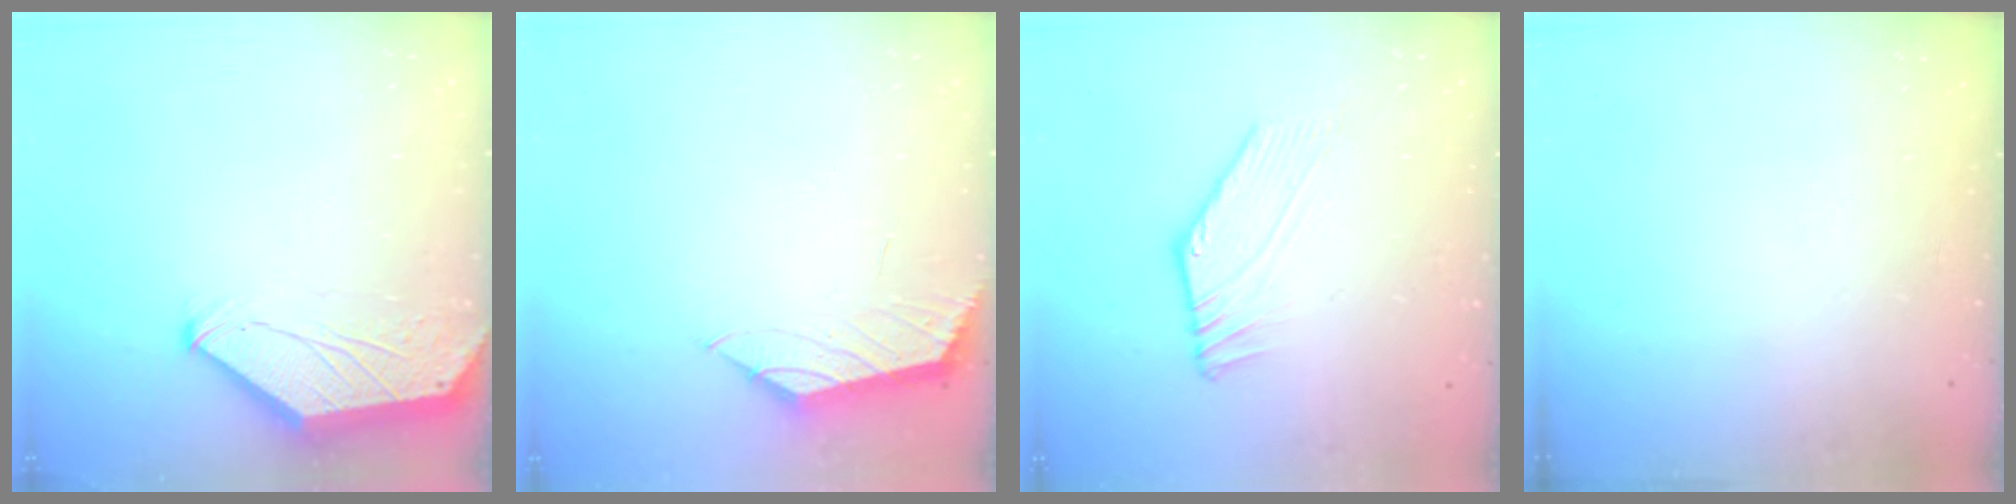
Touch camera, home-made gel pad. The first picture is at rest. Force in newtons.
{"total": 0.8, "press": 0.6, "slide": 0.5}
{"total": 1.7, "press": 1.7, "slide": 0.4}
{"total": 0.0}